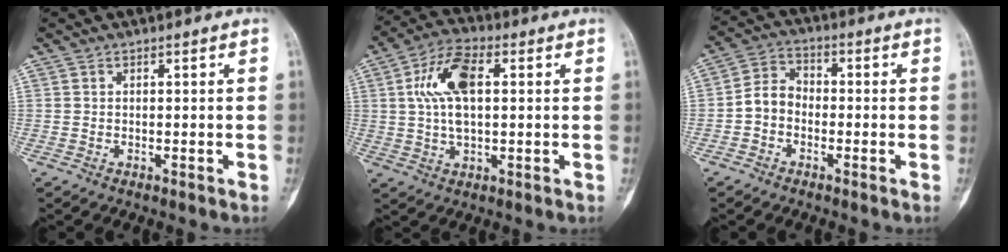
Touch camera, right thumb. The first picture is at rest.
{"total": 10.9, "force": [2.1, 5.4, 9.3], "torque": [-0.185, 0.015, 0.035]}
{"total": 5.8, "force": [-1.6, 4.6, 3.1], "torque": [-0.039, 0.027, -0.045]}